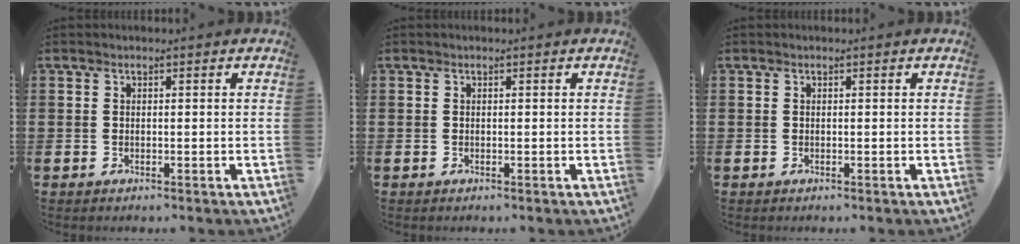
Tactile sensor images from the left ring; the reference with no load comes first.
{"total": 0.0}
{"total": 0.0}